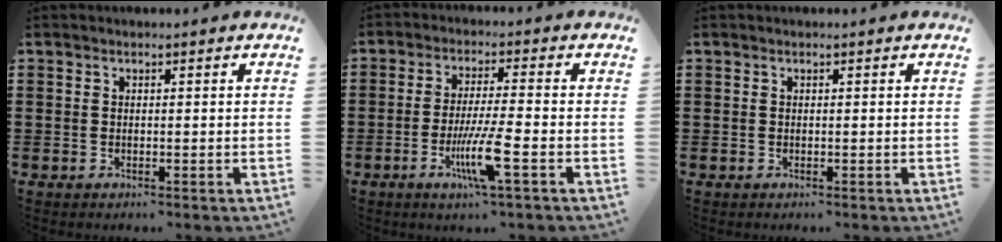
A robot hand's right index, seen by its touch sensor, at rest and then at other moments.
{"total": 7.9, "force": [-3.0, 0.4, 7.3], "torque": [-0.146, -0.019, -0.056]}
{"total": 0.0}